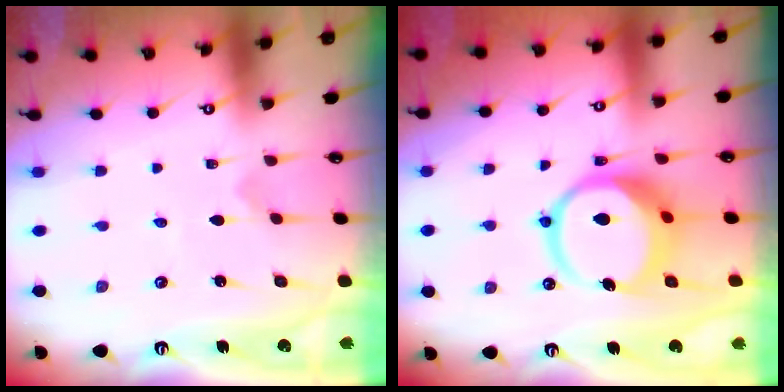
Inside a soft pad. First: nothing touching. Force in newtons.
{"total": 13.3, "press": 13.1, "slide": 1.9}